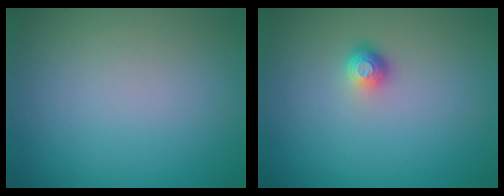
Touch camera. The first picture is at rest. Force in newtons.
{"total": 1.5, "press": 1.1, "slide": 1.0}